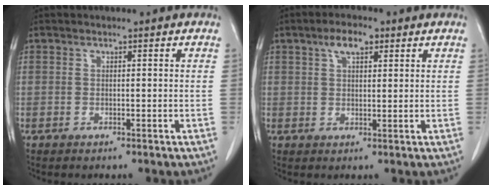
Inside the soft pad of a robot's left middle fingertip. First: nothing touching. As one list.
[{"total": 4.0, "force": [2.2, 1.6, 2.9], "torque": [-0.058, 0.011, 0.040]}]